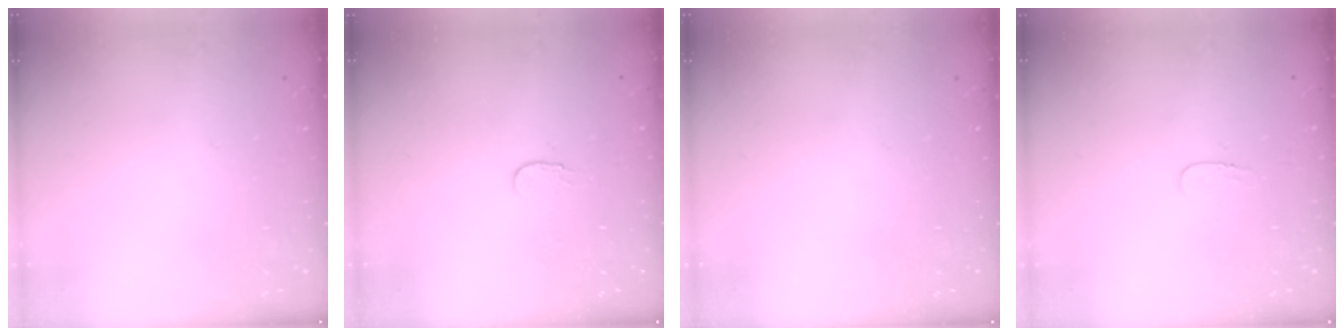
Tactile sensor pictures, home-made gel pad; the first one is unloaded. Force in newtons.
{"total": 2.9, "press": 2.9, "slide": 0.3}
{"total": 0.0}
{"total": 3.7, "press": 3.7, "slide": 0.4}